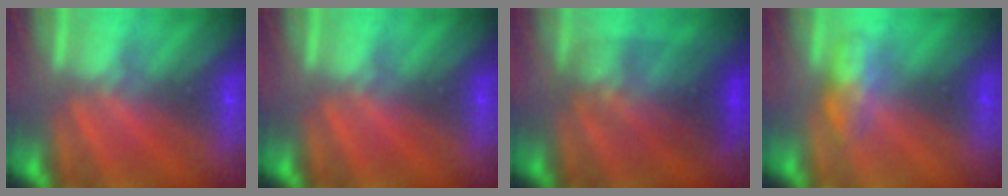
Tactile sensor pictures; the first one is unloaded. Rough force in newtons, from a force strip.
{"total": 0.0}
{"total": 3.3}
{"total": 2.8}